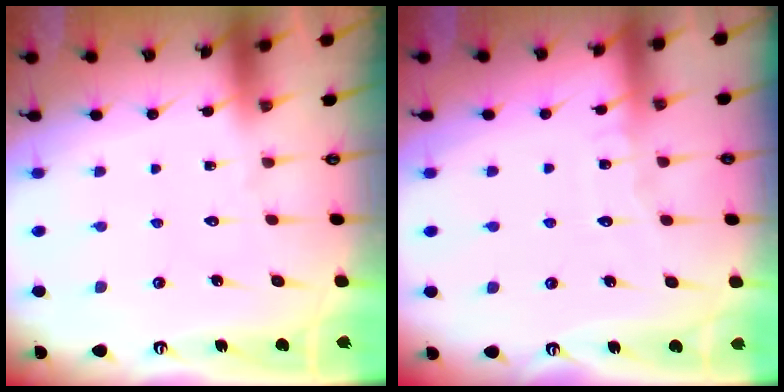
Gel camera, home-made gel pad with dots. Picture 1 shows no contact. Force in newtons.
{"total": 4.2, "press": 4.2, "slide": 0.4}